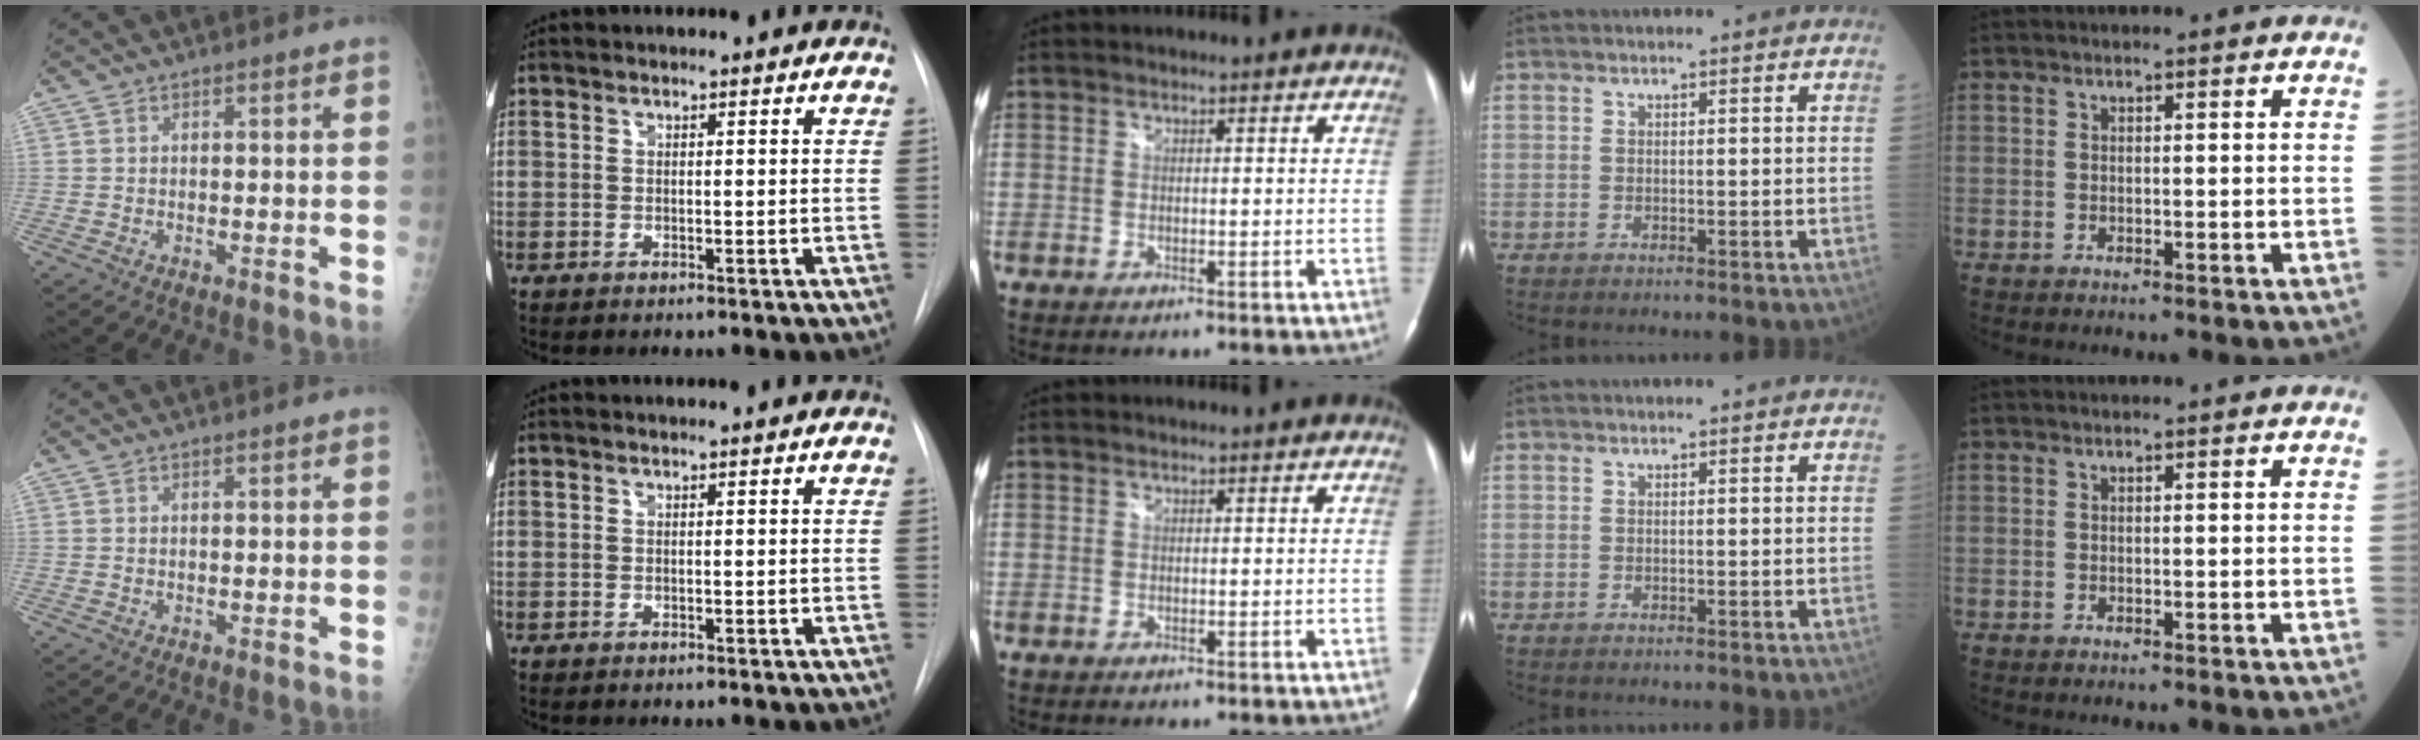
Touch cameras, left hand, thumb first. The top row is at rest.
{}